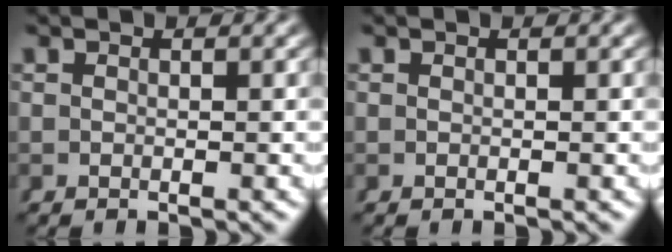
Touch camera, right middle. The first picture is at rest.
{"total": 0.0}